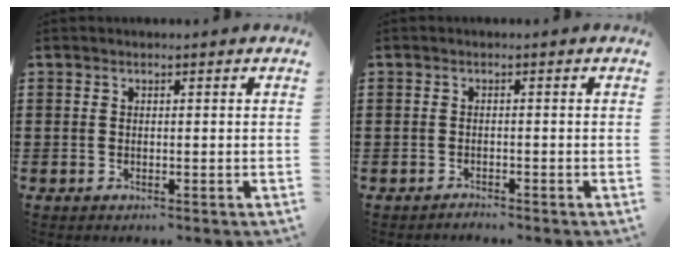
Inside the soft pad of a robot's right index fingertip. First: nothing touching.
{"total": 1.1, "force": [-1.1, 0.1, -0.2], "torque": [0.001, 0.004, -0.024]}